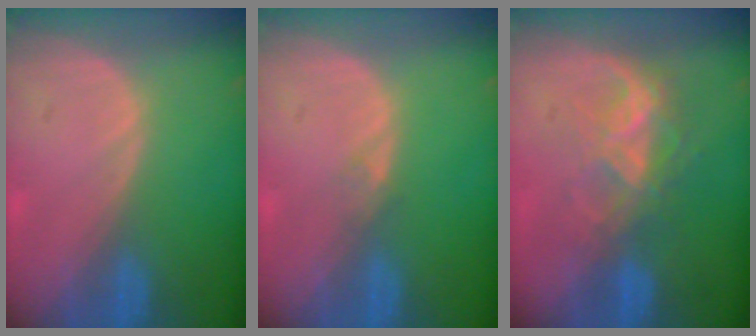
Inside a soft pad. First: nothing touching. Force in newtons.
{"total": 0.8, "press": 0.8, "slide": 0.0}
{"total": 6.8, "press": 6.0, "slide": 3.3}